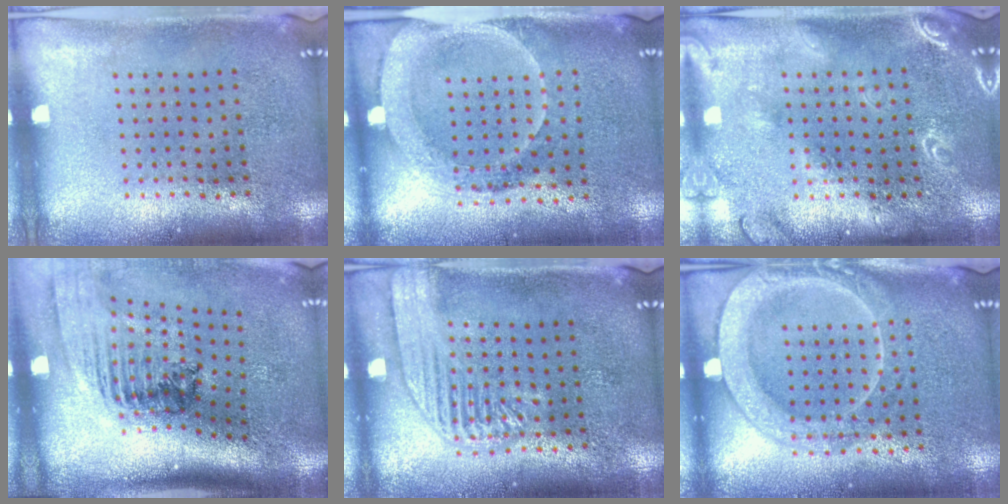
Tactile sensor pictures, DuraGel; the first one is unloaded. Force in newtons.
{"total": 1.8, "press": 1.6, "slide": 0.8}
{"total": 1.8, "press": 1.7, "slide": 0.2}
{"total": 2.2, "press": 1.6, "slide": 1.6}
{"total": 1.8, "press": 1.8, "slide": 0.3}
{"total": 2.0, "press": 1.9, "slide": 0.3}